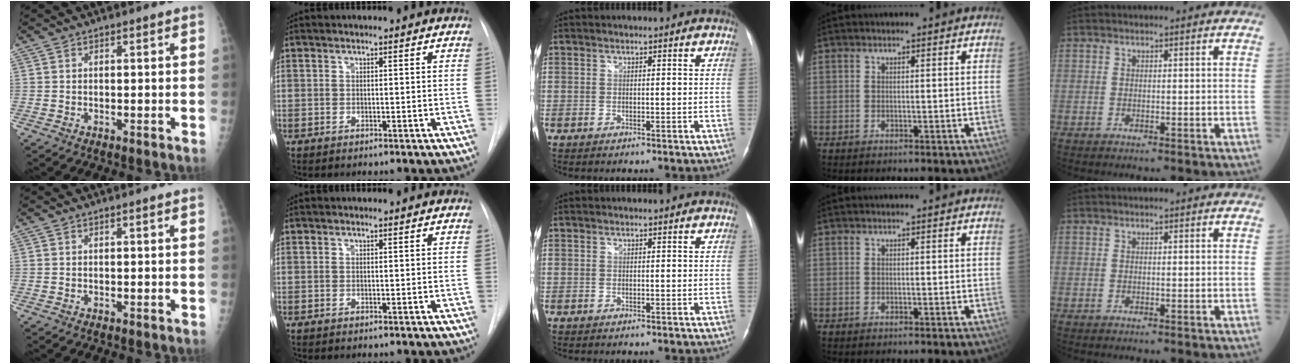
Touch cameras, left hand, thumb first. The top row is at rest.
{}